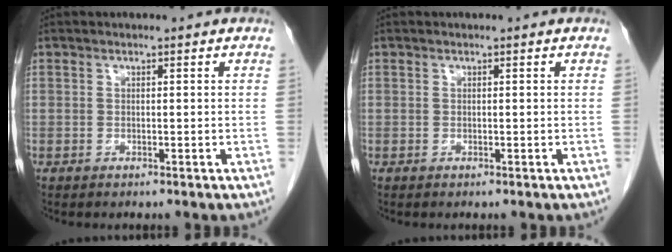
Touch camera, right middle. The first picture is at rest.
{"total": 0.0}